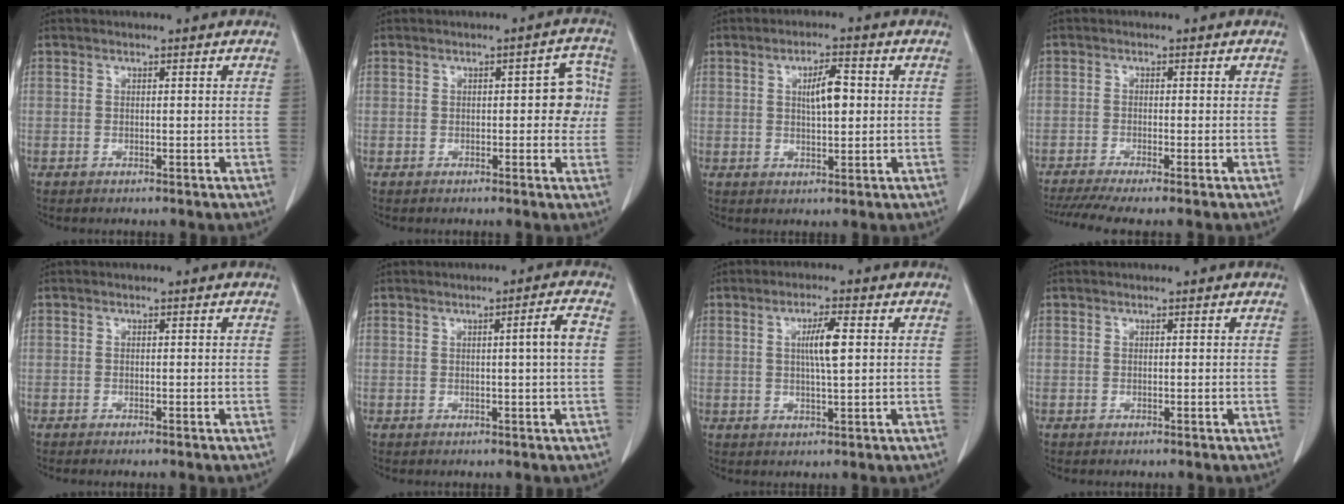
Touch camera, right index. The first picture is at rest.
{"total": 5.2, "force": [0.2, 2.3, 4.7], "torque": [-0.043, 0.022, -0.001]}
{"total": 4.9, "force": [0.8, 1.3, 4.7], "torque": [-0.080, 0.005, 0.015]}
{"total": 6.5, "force": [-5.2, -0.1, 3.9], "torque": [-0.064, -0.012, -0.086]}
{"total": 0.9, "force": [-0.7, 0.0, 0.5], "torque": [-0.009, -0.001, -0.009]}
{"total": 3.4, "force": [0.2, -0.7, 3.3], "torque": [-0.048, 0.000, 0.004]}
{"total": 4.8, "force": [0.9, 0.3, 4.8], "torque": [-0.085, -0.001, 0.016]}
{"total": 0.0}